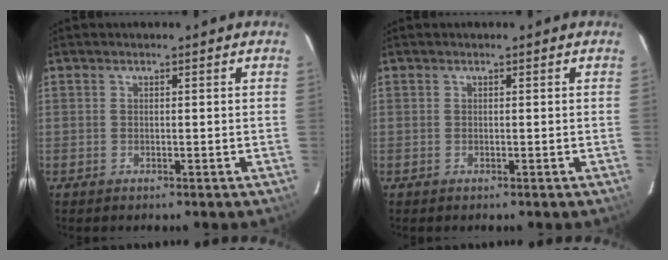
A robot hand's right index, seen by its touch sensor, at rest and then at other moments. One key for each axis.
{"total": 0.0}